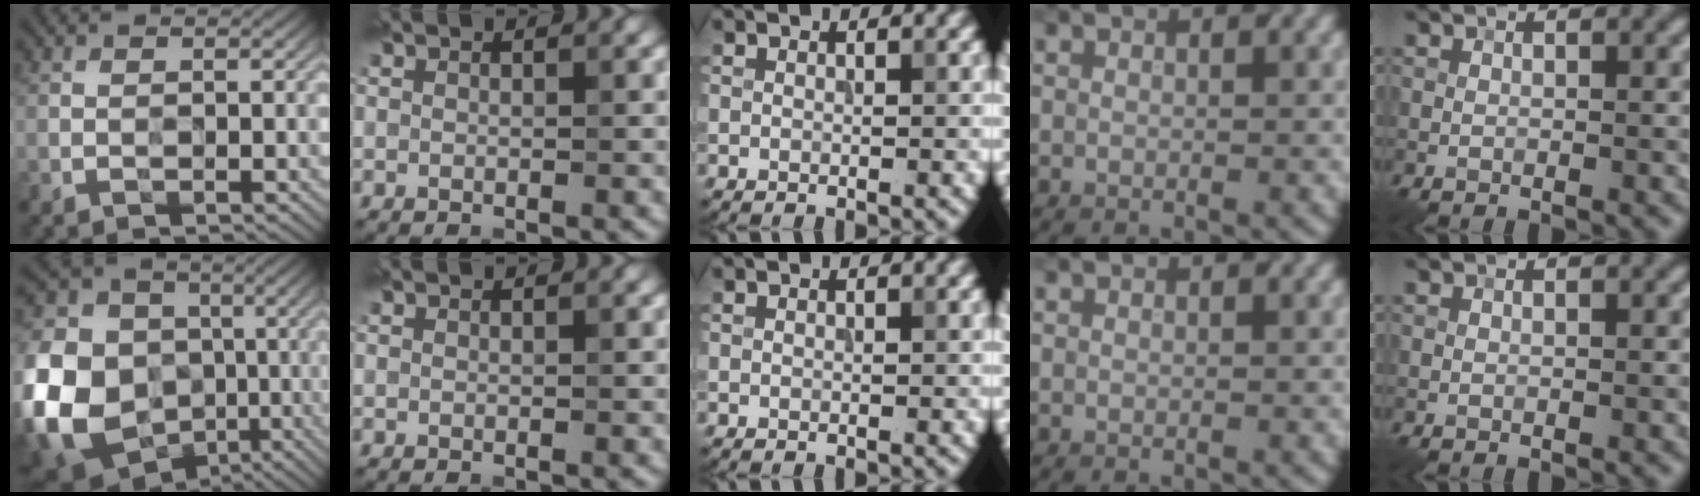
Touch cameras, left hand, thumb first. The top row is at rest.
{"thumb": {"total": 23.6, "force": [-5.6, 20.2, 11.0], "torque": [-0.284, -0.040, -0.123]}}